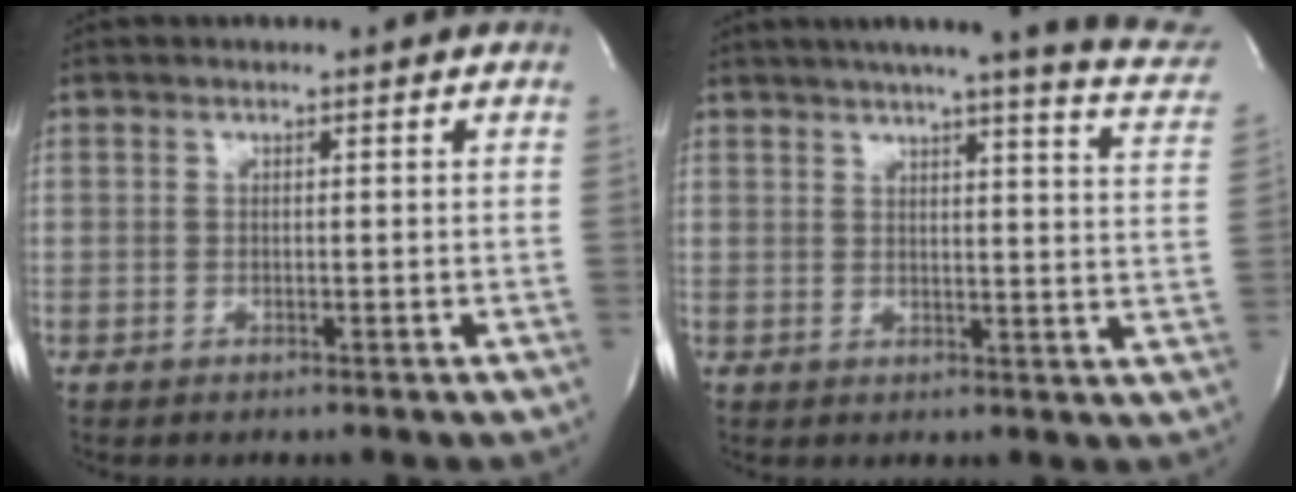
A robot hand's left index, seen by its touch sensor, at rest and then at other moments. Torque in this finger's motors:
{"motor_torque": [0.19, -0.31, 0.36, 0.03]}